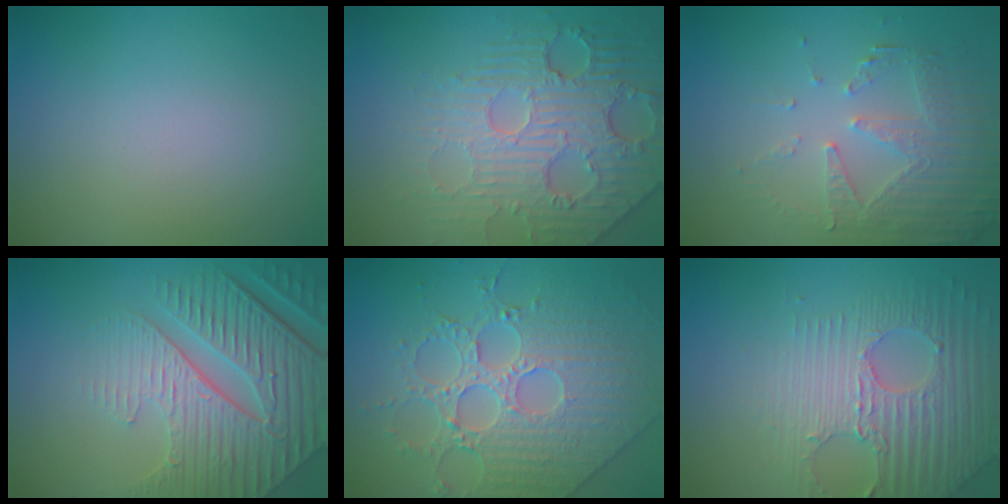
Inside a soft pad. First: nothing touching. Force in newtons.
{"total": 5.3, "press": 4.8, "slide": 2.2}
{"total": 5.3, "press": 3.6, "slide": 4.0}
{"total": 8.6, "press": 6.1, "slide": 6.1}
{"total": 5.2, "press": 5.1, "slide": 1.2}
{"total": 5.2, "press": 4.5, "slide": 2.5}